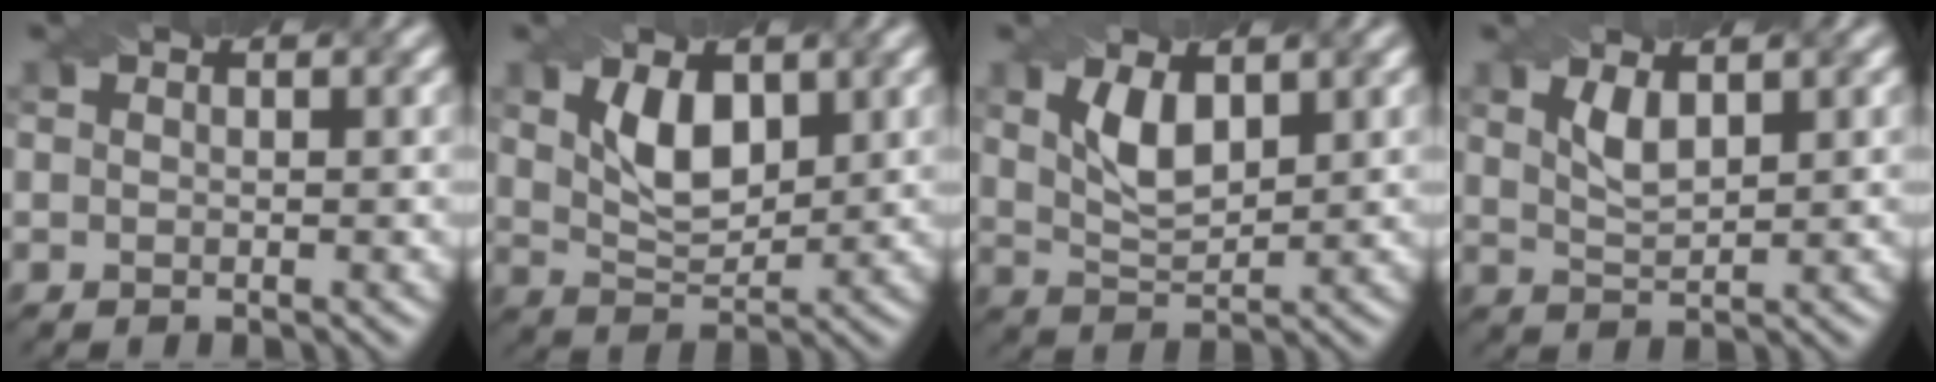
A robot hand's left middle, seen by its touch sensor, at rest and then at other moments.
{"total": 4.3, "force": [1.6, 2.3, 3.2], "torque": [-0.066, -0.002, 0.034]}
{"total": 3.6, "force": [1.6, 1.6, 2.7], "torque": [-0.060, -0.001, 0.035]}
{"total": 2.1, "force": [1.2, 0.8, 1.6], "torque": [-0.036, -0.004, 0.027]}